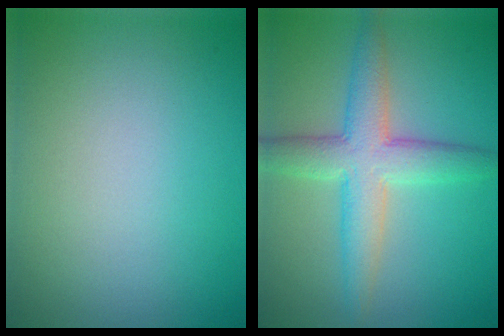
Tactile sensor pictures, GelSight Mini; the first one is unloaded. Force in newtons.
{"total": 5.4, "press": 5.4, "slide": 0.1}